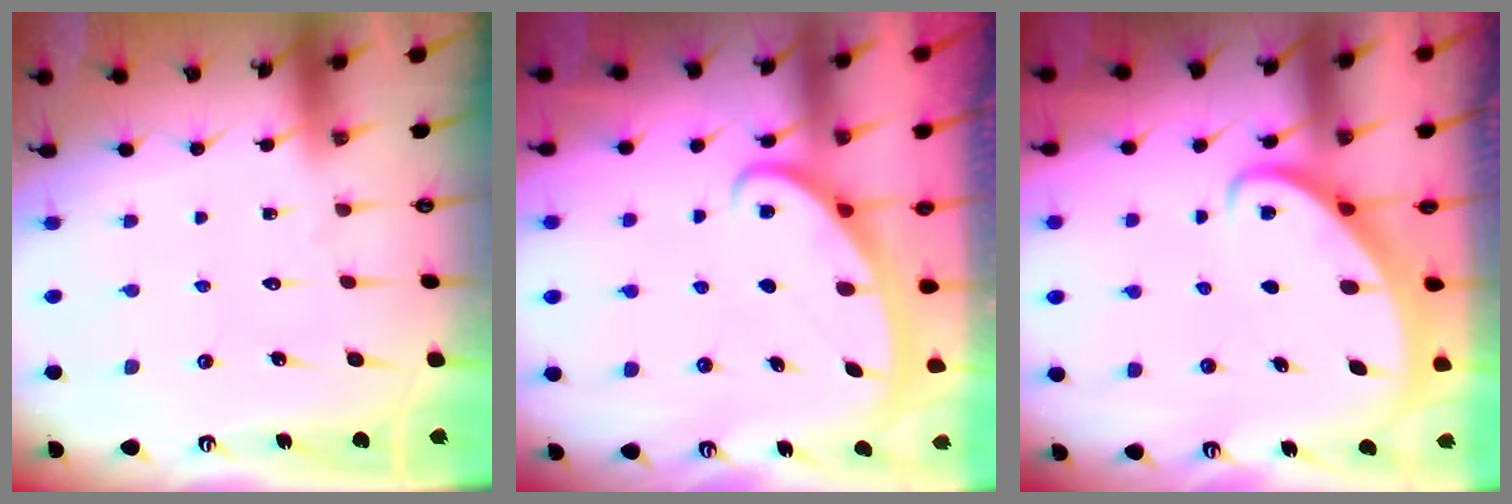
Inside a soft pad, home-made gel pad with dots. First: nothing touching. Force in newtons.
{"total": 2.7, "press": 2.7, "slide": 0.4}
{"total": 2.2, "press": 2.2, "slide": 0.3}